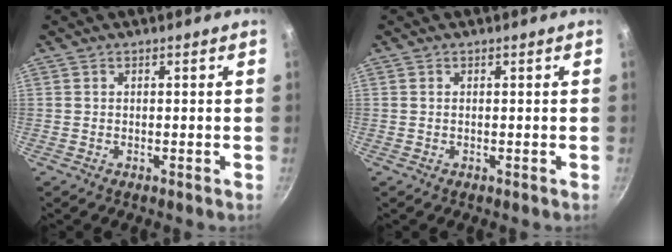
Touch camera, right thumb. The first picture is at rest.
{"total": 0.0}